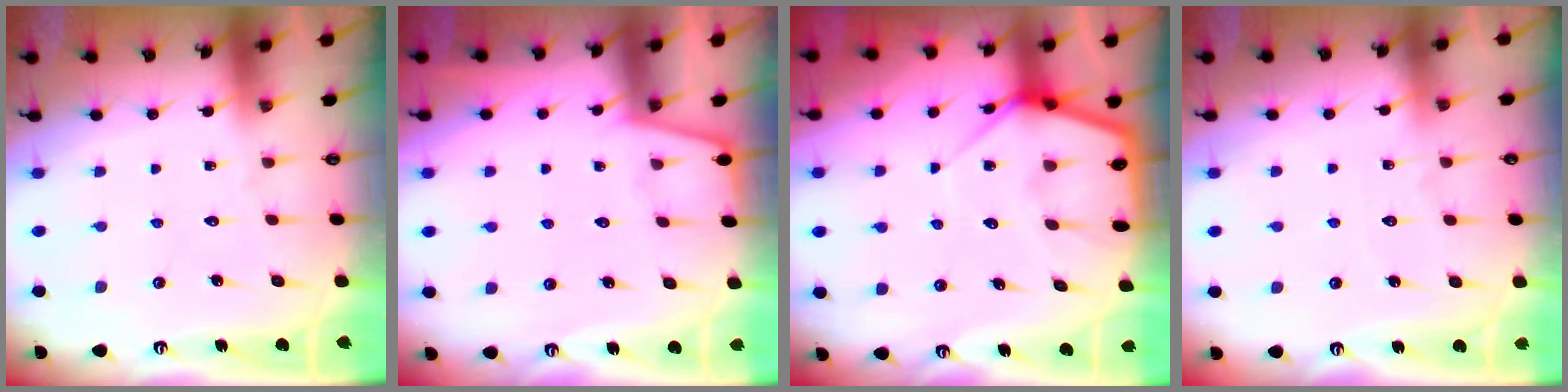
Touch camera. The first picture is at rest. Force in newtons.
{"total": 1.7, "press": 1.6, "slide": 0.3}
{"total": 7.1, "press": 7.1, "slide": 0.8}
{"total": 5.1, "press": 5.1, "slide": 0.6}